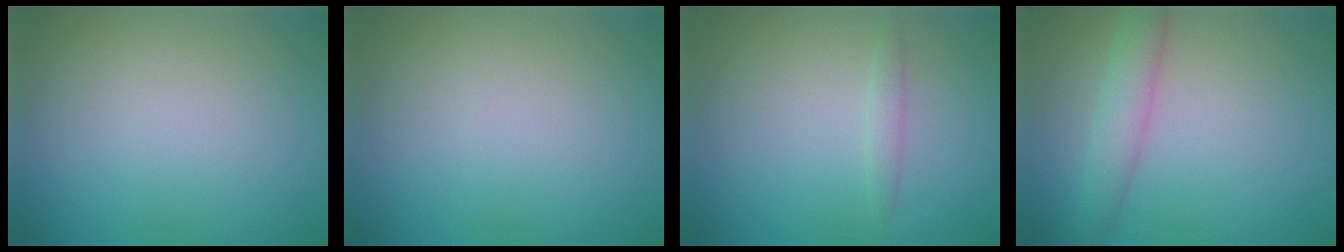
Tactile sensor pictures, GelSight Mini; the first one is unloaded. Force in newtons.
{"total": 0.0}
{"total": 1.0, "press": 1.0, "slide": 0.0}
{"total": 2.9, "press": 2.9, "slide": 0.1}